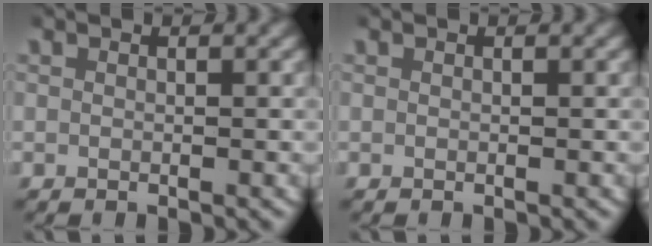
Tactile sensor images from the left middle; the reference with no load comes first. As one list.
[{"total": 0.0}]